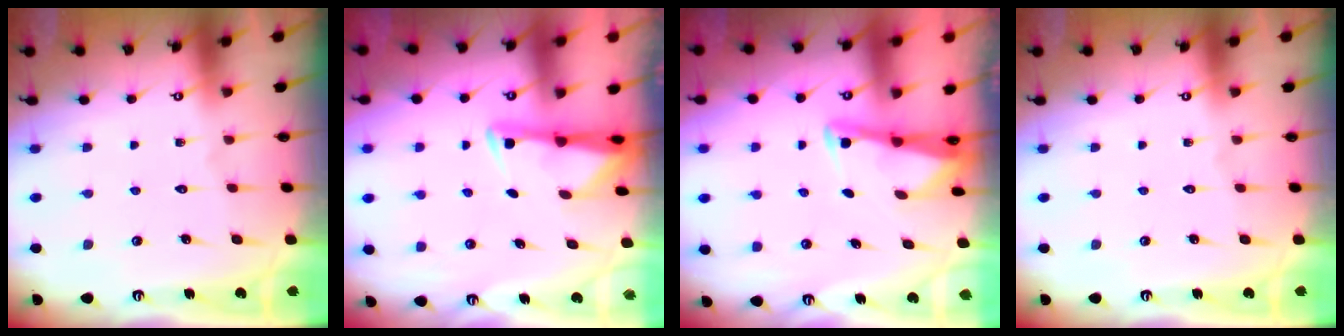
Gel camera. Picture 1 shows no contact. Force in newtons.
{"total": 3.1, "press": 3.0, "slide": 0.5}
{"total": 2.8, "press": 2.8, "slide": 0.2}
{"total": 0.0}